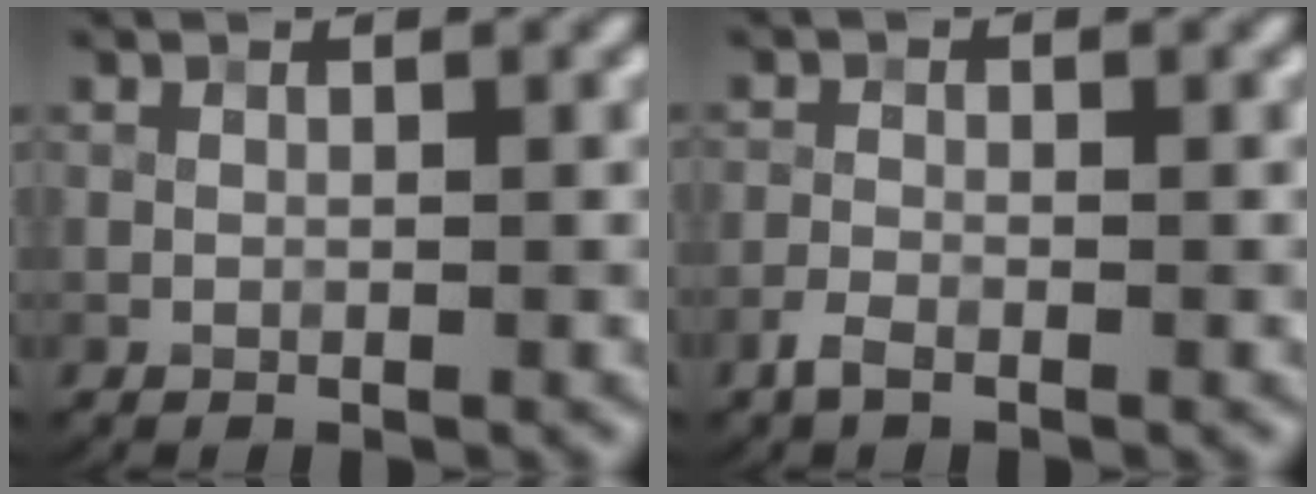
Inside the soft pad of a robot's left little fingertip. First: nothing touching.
{"total": 1.4, "force": [-1.1, 0.4, 0.7], "torque": [-0.015, -0.002, -0.026]}